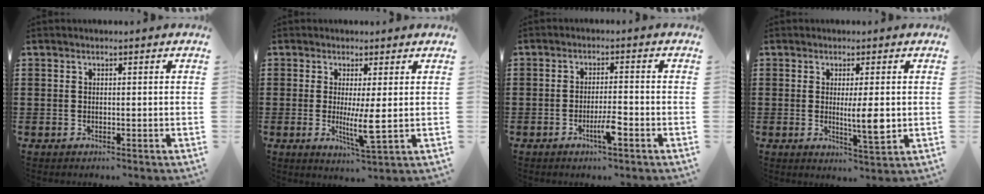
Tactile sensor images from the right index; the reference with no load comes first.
{"total": 5.0, "force": [-0.2, 0.2, 5.0], "torque": [-0.082, -0.013, -0.005]}
{"total": 3.9, "force": [-2.0, 0.6, 3.3], "torque": [-0.061, 0.000, -0.037]}
{"total": 5.3, "force": [-0.1, 0.6, 5.3], "torque": [-0.076, -0.010, -0.007]}